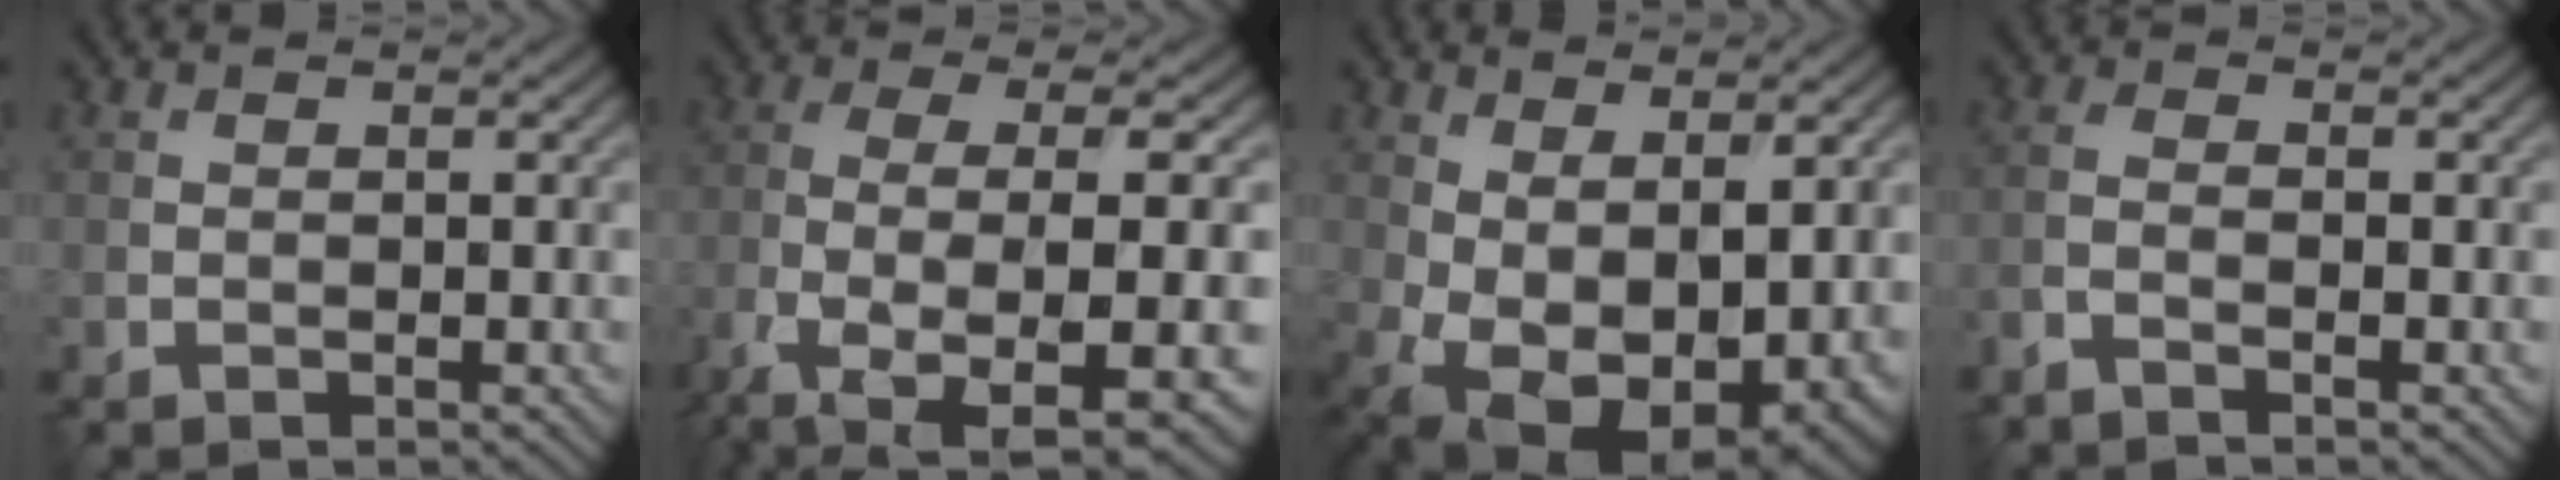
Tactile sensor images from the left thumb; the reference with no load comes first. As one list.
[{"total": 12.3, "force": [-5.7, 3.2, 10.4], "torque": [-0.188, -0.015, -0.092]}, {"total": 11.2, "force": [-0.6, 6.5, 9.1], "torque": [-0.180, -0.041, 0.024]}, {"total": 2.1, "force": [-1.6, 0.2, 1.4], "torque": [-0.032, -0.002, -0.043]}]